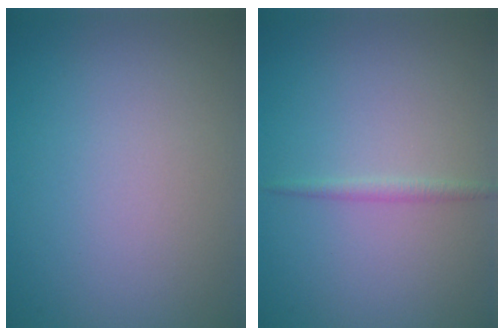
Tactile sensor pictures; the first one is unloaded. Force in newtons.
{"total": 0.9, "press": 0.9, "slide": 0.0}